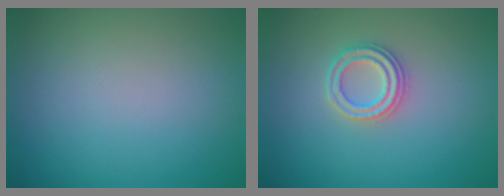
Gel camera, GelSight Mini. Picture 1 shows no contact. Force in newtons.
{"total": 2.3, "press": 2.3, "slide": 0.3}